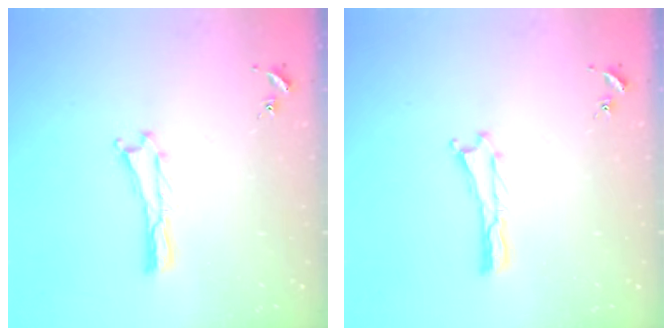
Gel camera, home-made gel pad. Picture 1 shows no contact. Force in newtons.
{"total": 0.0}